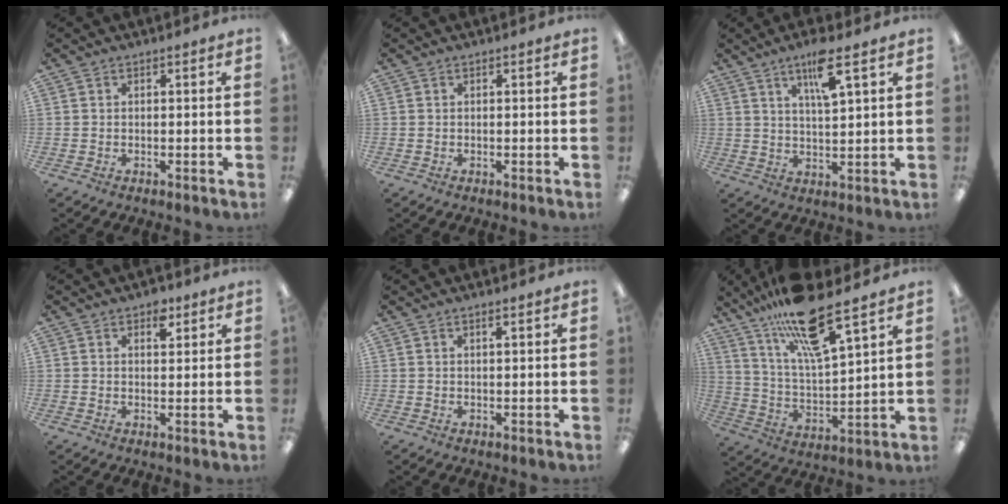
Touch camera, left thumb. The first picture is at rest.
{"total": 0.0}
{"total": 8.2, "force": [4.9, 1.7, 6.4], "torque": [-0.105, -0.015, 0.077]}
{"total": 3.9, "force": [2.4, 2.1, 2.3], "torque": [-0.009, -0.012, 0.034]}
{"total": 1.2, "force": [0.7, 0.1, 0.9], "torque": [-0.019, 0.001, 0.012]}
{"total": 17.6, "force": [13.2, 3.3, 11.1], "torque": [-0.208, -0.069, 0.219]}